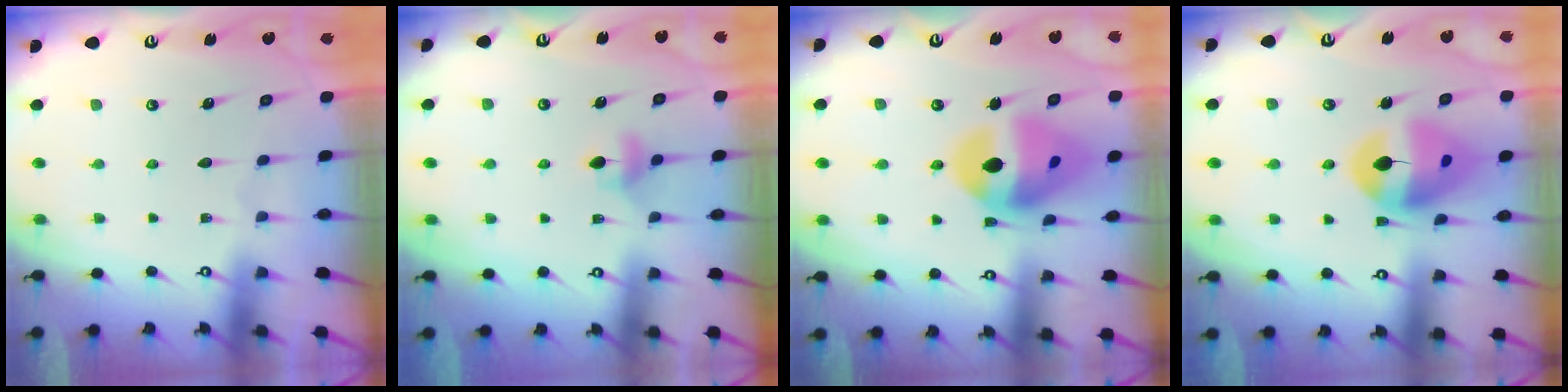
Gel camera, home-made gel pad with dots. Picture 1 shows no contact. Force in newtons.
{"total": 4.8, "press": 4.8, "slide": 0.7}
{"total": 17.3, "press": 17.2, "slide": 1.9}
{"total": 14.3, "press": 14.2, "slide": 2.0}